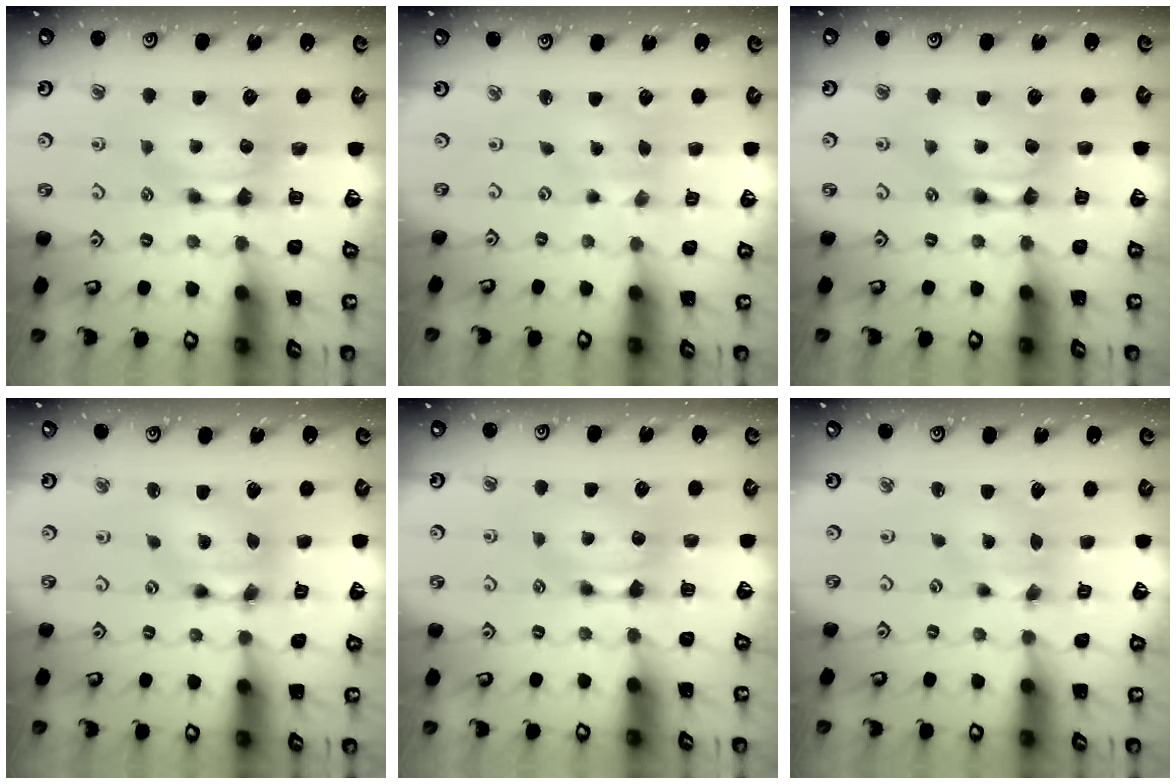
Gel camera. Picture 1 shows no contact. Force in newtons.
{"total": 2.7, "press": 2.6, "slide": 1.0}
{"total": 2.1, "press": 2.1, "slide": 0.2}
{"total": 5.9, "press": 5.6, "slide": 2.0}
{"total": 0.0}
{"total": 1.9, "press": 1.4, "slide": 1.3}